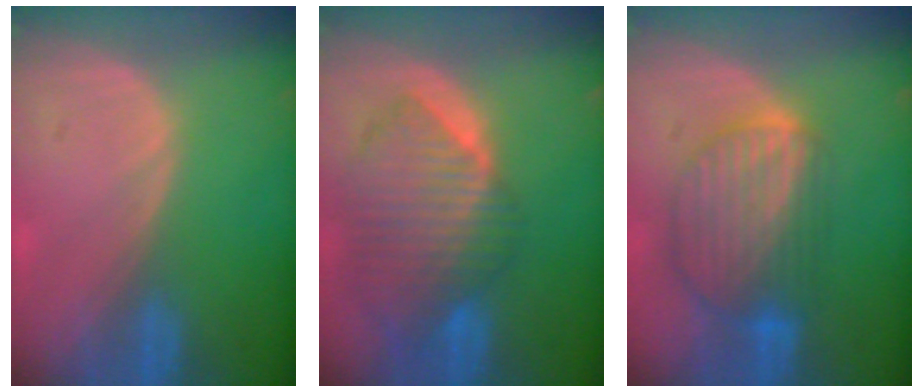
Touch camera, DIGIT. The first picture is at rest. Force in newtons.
{"total": 10.5, "press": 9.1, "slide": 5.2}
{"total": 9.0, "press": 7.8, "slide": 4.5}